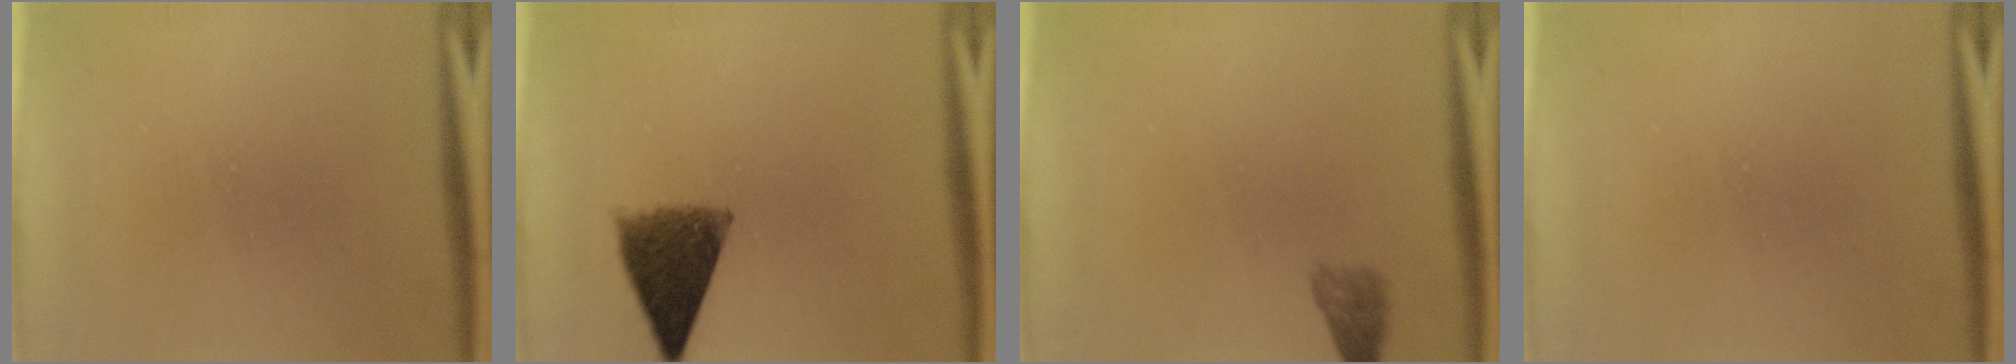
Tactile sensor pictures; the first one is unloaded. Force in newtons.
{"total": 8.5}
{"total": 2.4}
{"total": 0.0}